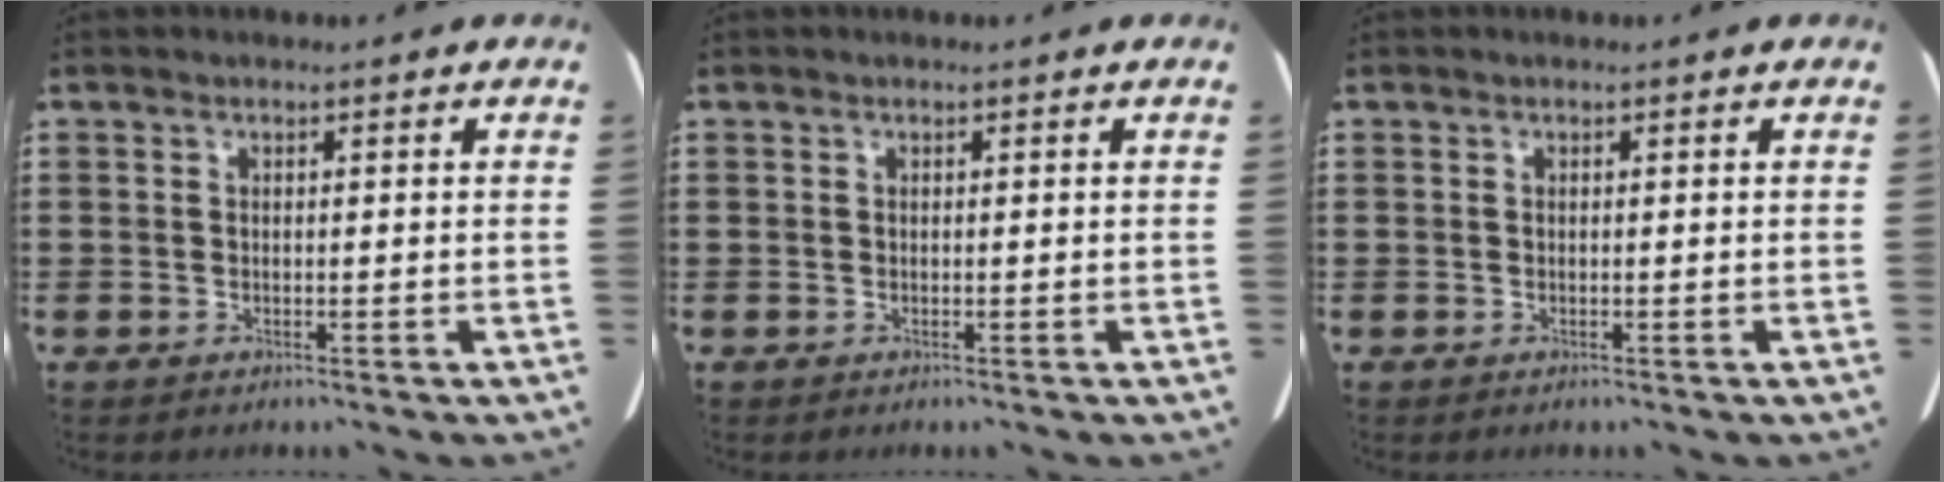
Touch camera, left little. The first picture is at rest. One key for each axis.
{"total": 0.0}
{"total": 0.0}